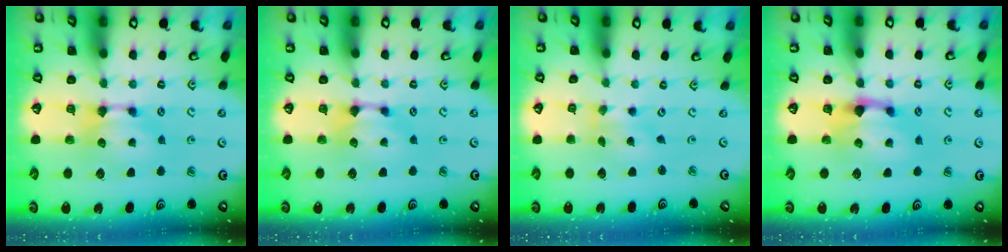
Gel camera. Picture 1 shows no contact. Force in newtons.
{"total": 1.1, "press": 0.4, "slide": 1.0}
{"total": 1.7, "press": 1.3, "slide": 1.1}
{"total": 1.6, "press": 1.0, "slide": 1.3}